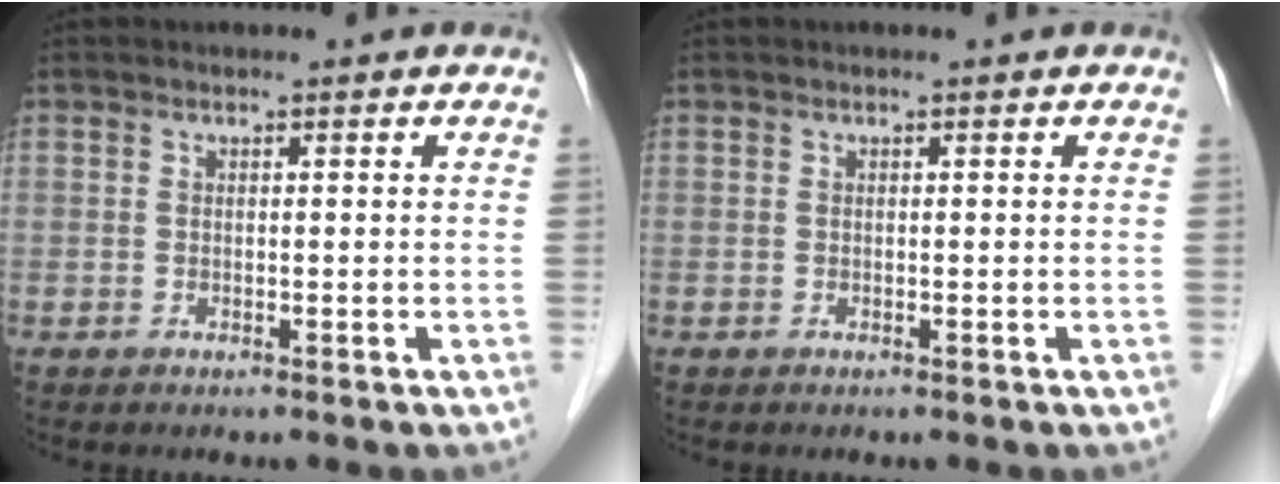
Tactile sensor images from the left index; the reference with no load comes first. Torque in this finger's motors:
{"motor_torque": [-0.01, 0.03, -0.02, 0.00]}